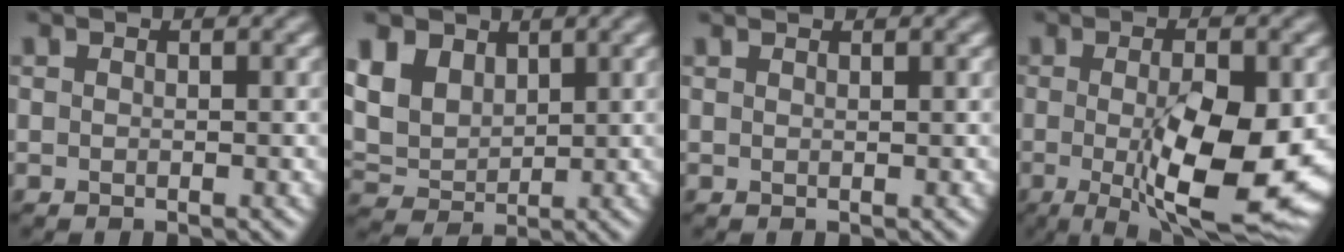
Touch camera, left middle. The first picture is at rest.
{"total": 5.7, "force": [3.3, 3.9, 2.6], "torque": [-0.097, 0.011, 0.069]}
{"total": 1.5, "force": [1.3, 0.5, 0.6], "torque": [-0.001, -0.001, 0.003]}
{"total": 10.0, "force": [-1.4, 2.8, 9.5], "torque": [-0.156, -0.023, -0.013]}